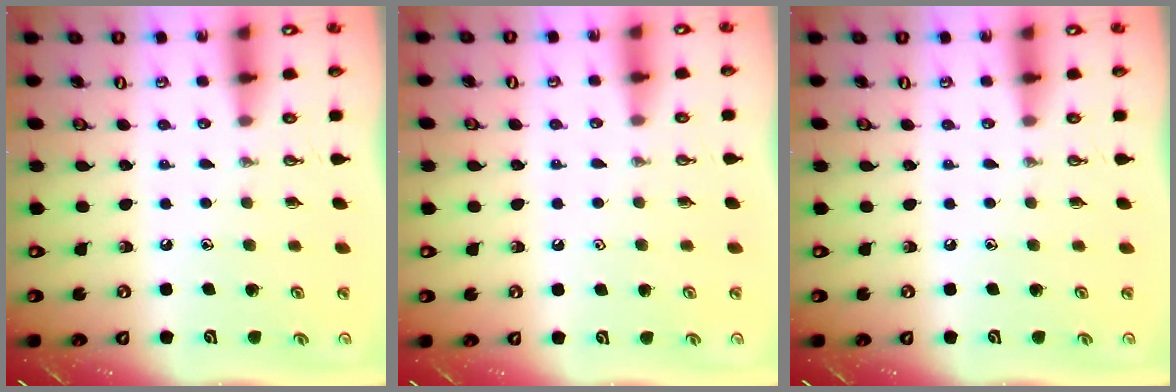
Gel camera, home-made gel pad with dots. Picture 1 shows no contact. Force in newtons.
{"total": 0.9, "press": 0.7, "slide": 0.5}
{"total": 0.0}